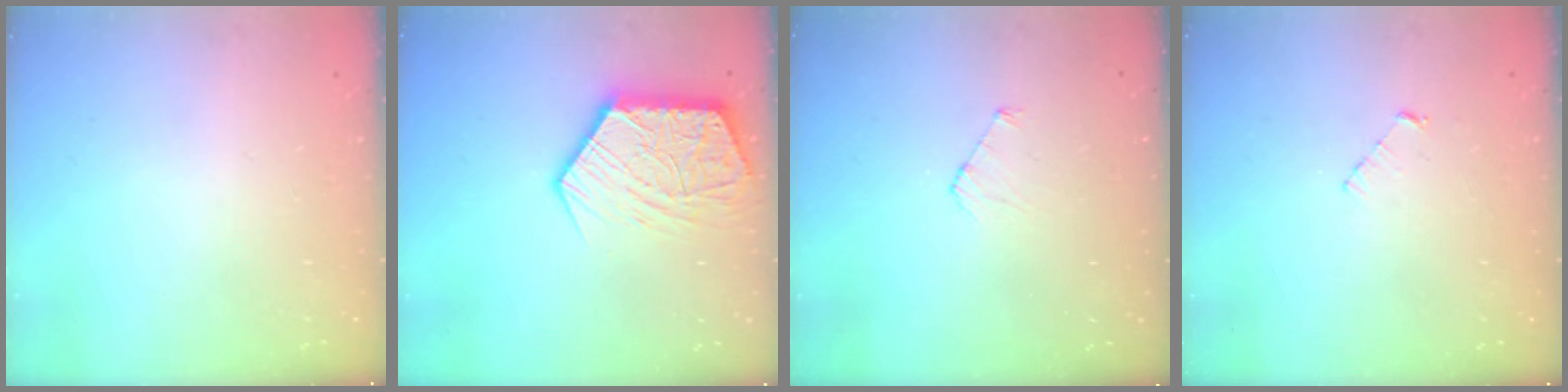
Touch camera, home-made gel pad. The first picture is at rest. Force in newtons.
{"total": 14.3, "press": 14.2, "slide": 1.3}
{"total": 3.7, "press": 3.6, "slide": 0.3}
{"total": 3.4, "press": 3.4, "slide": 0.3}